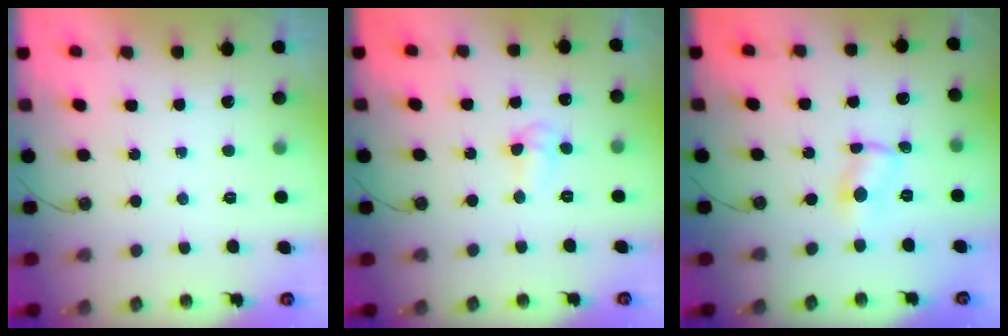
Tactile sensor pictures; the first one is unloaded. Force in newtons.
{"total": 4.3, "press": 3.5, "slide": 2.5}
{"total": 2.0, "press": 2.0, "slide": 0.1}